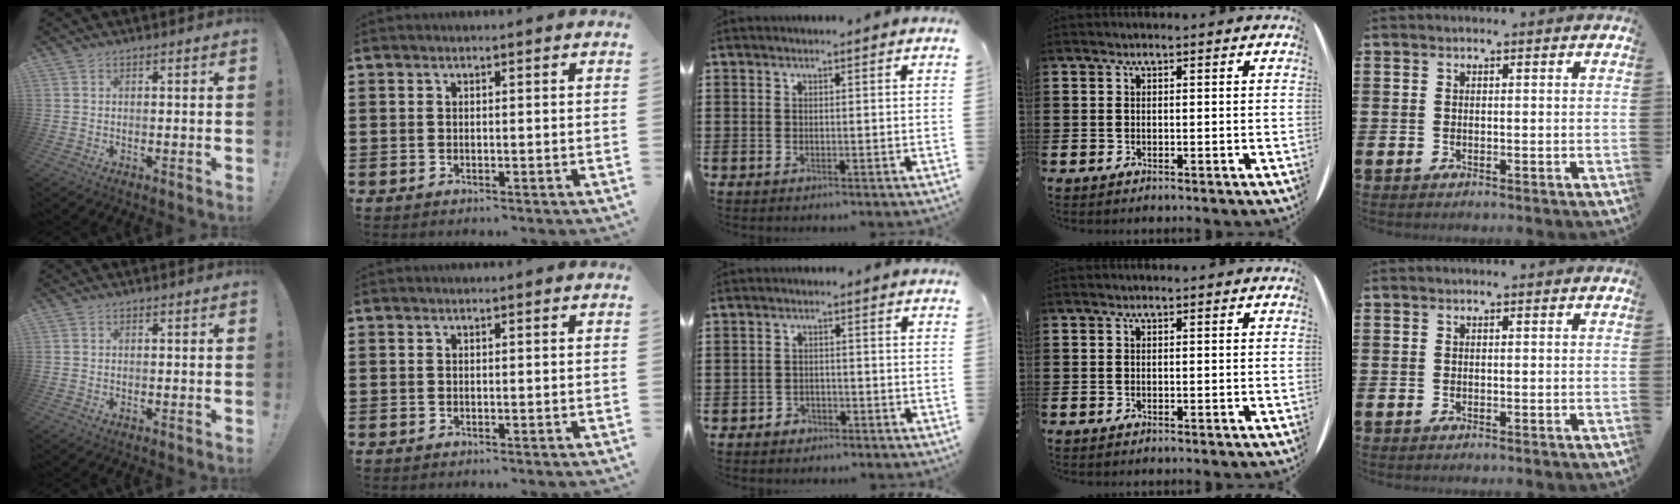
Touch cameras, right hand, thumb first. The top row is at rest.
{"middle": {"total": 1.7, "force": [-1.4, 0.9, 0.2], "torque": [-0.008, 0.003, -0.031]}}